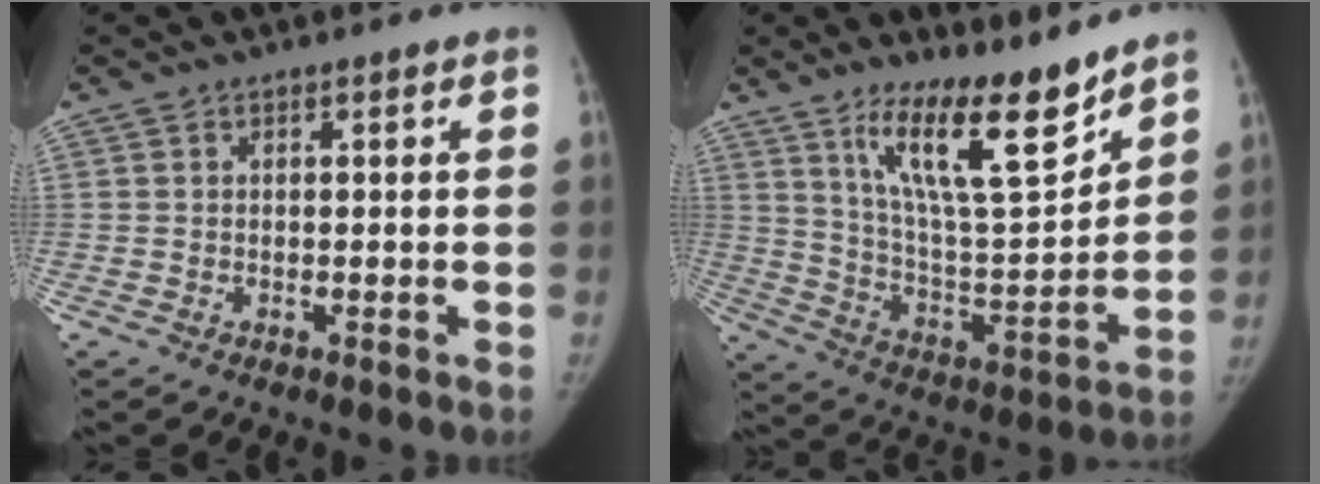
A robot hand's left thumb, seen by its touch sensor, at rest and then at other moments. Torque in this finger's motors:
{"motor_torque": [0.29, 0.16, 1.55, -1.22, 0.38]}